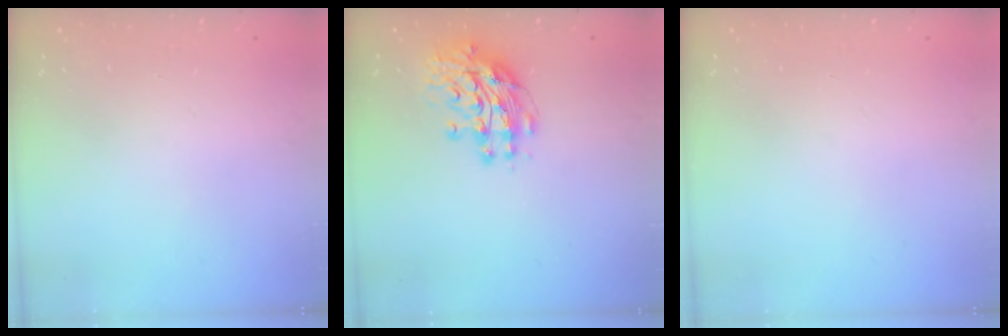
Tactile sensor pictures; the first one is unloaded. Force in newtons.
{"total": 12.2, "press": 12.1, "slide": 1.1}
{"total": 0.0}